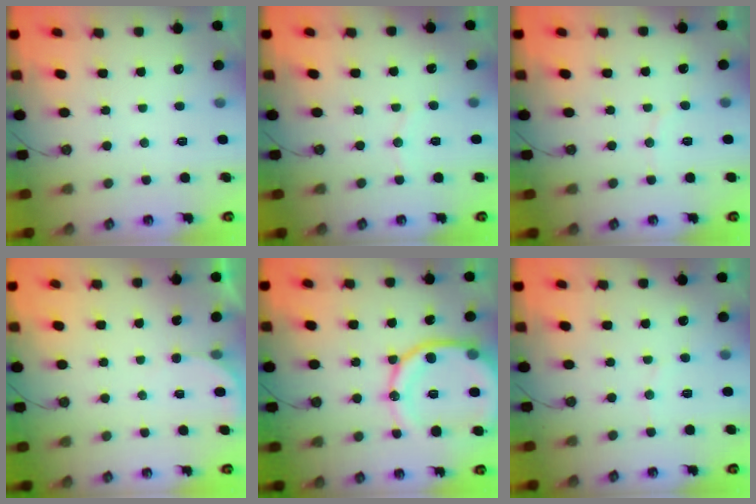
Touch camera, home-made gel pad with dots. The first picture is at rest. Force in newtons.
{"total": 3.7, "press": 3.6, "slide": 0.9}
{"total": 2.9, "press": 2.9, "slide": 0.3}
{"total": 1.6, "press": 1.6, "slide": 0.1}
{"total": 17.7, "press": 17.6, "slide": 2.0}
{"total": 4.1, "press": 3.8, "slide": 1.7}